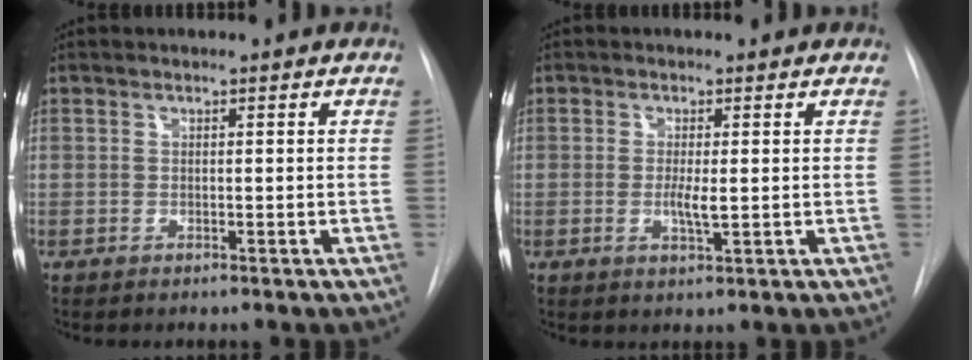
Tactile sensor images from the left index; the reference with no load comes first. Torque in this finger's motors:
{"motor_torque": [0.74, 0.09, 0.05, 0.02]}